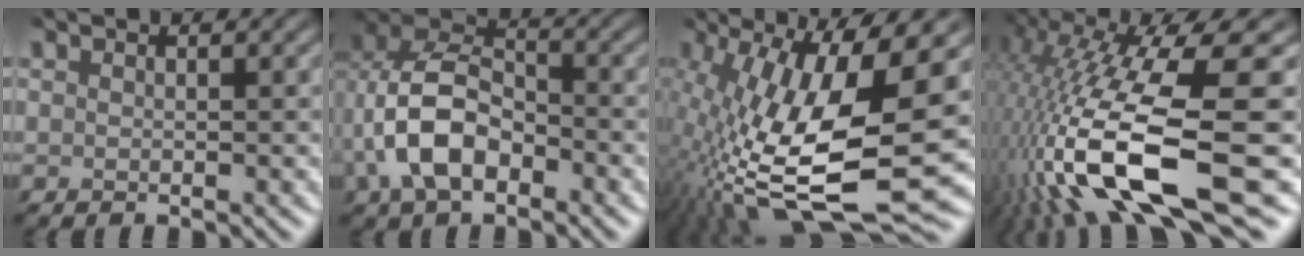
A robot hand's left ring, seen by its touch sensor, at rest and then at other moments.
{"total": 7.2, "force": [-3.3, 4.3, 4.7], "torque": [-0.102, 0.005, -0.066]}
{"total": 16.4, "force": [-2.4, 6.1, 15.0], "torque": [-0.297, -0.029, -0.024]}
{"total": 15.6, "force": [-6.5, 3.7, 13.7], "torque": [-0.289, -0.010, -0.099]}